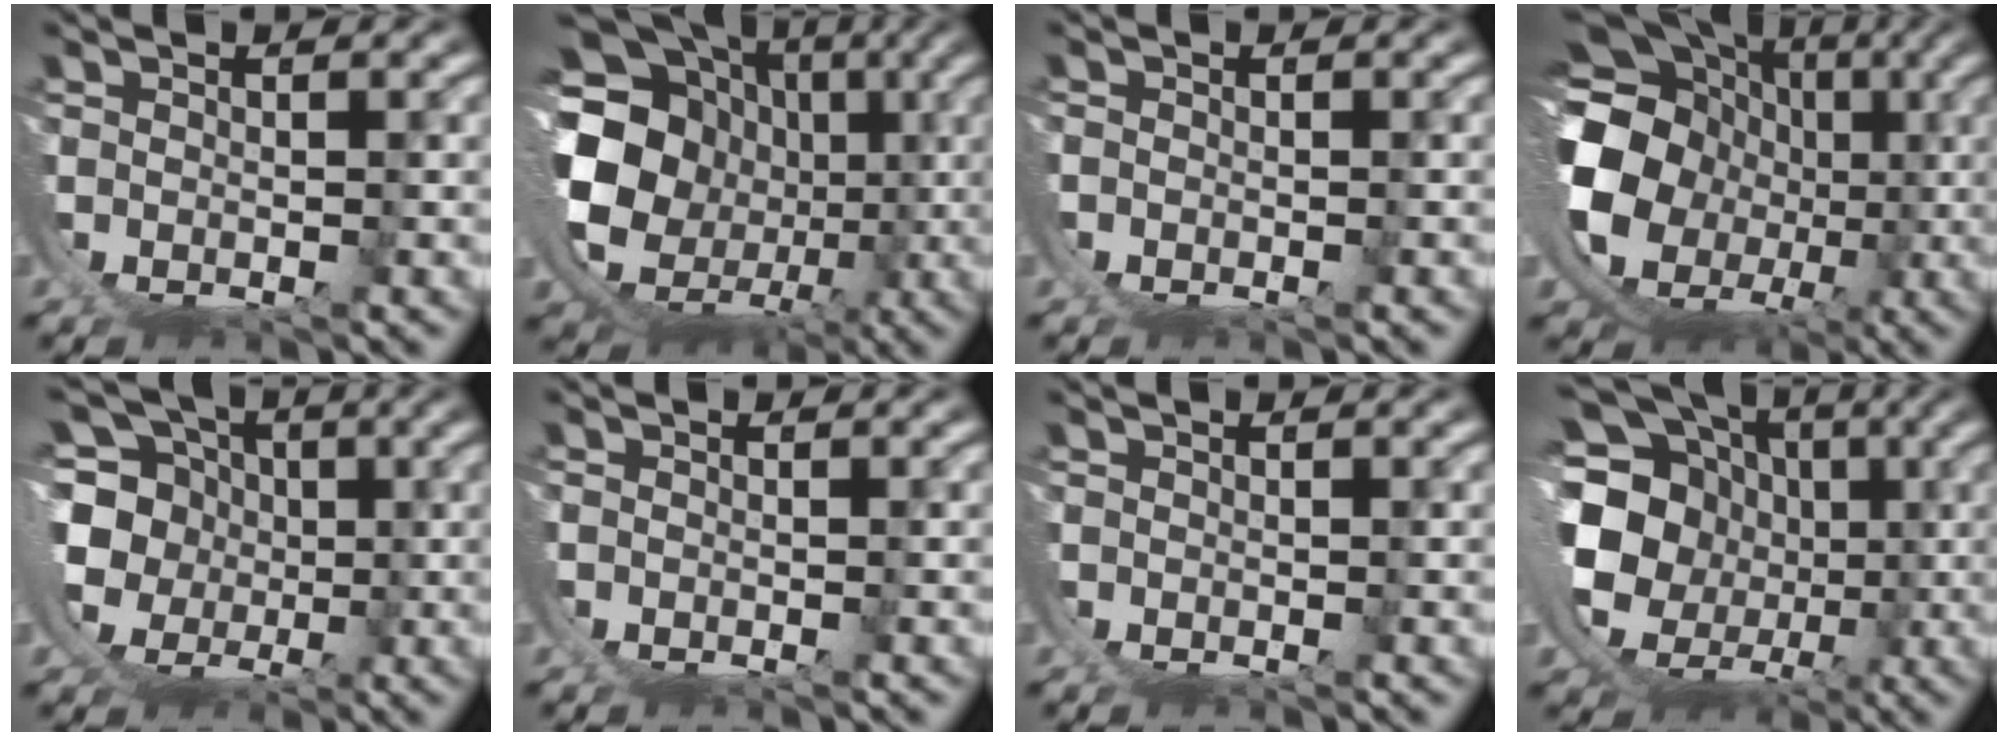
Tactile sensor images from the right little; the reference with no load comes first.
{"total": 17.4, "force": [-0.5, 13.4, 11.1], "torque": [-0.225, -0.049, 0.008]}
{"total": 1.0, "force": [-0.4, -0.9, 0.1], "torque": [0.005, 0.002, -0.009]}
{"total": 19.0, "force": [0.5, 14.7, 12.1], "torque": [-0.231, -0.047, 0.015]}
{"total": 14.3, "force": [0.3, 12.5, 7.0], "torque": [-0.167, -0.057, 0.009]}
{"total": 0.0}
{"total": 0.0}
{"total": 17.3, "force": [1.5, 13.8, 10.2], "torque": [-0.203, -0.027, 0.016]}